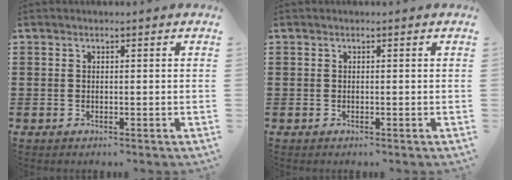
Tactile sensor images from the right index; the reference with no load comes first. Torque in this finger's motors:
{"motor_torque": [-0.16, 0.03, 0.00, 0.00]}